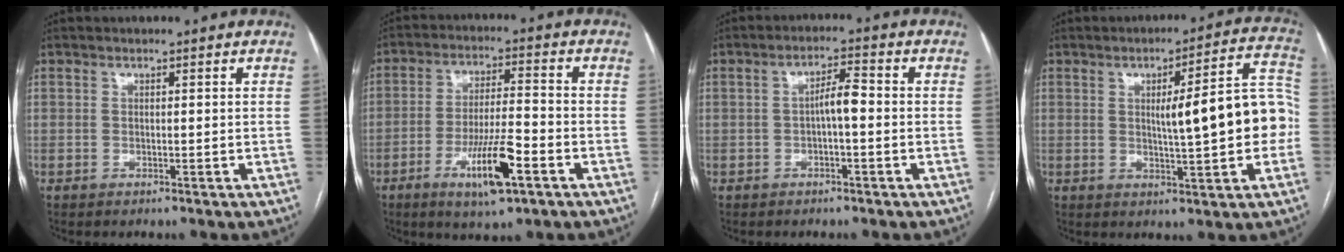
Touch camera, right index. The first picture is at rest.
{"total": 10.6, "force": [-4.9, 1.5, 9.2], "torque": [-0.168, -0.010, -0.081]}
{"total": 3.8, "force": [-0.4, 0.8, 3.7], "torque": [-0.060, 0.014, -0.007]}
{"total": 12.8, "force": [-0.2, 1.8, 12.6], "torque": [-0.160, 0.033, 0.000]}